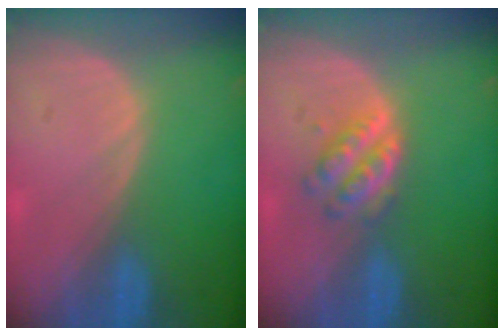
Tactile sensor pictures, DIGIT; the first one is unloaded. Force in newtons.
{"total": 5.0, "press": 4.4, "slide": 2.4}